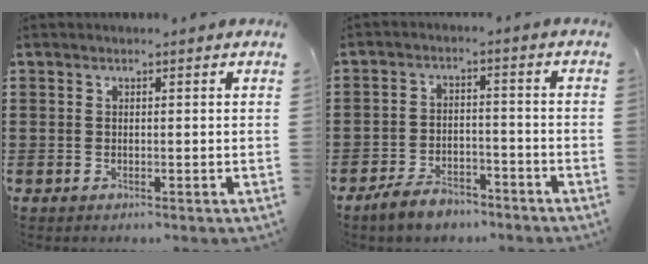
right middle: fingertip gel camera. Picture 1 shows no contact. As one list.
[{"total": 4.9, "force": [-4.3, 1.6, 1.6], "torque": [-0.039, 0.007, -0.088]}]